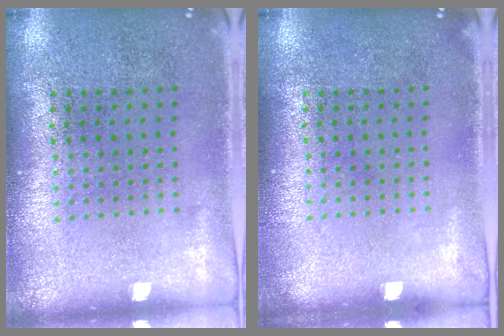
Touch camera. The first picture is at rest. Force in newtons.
{"total": 0.0}